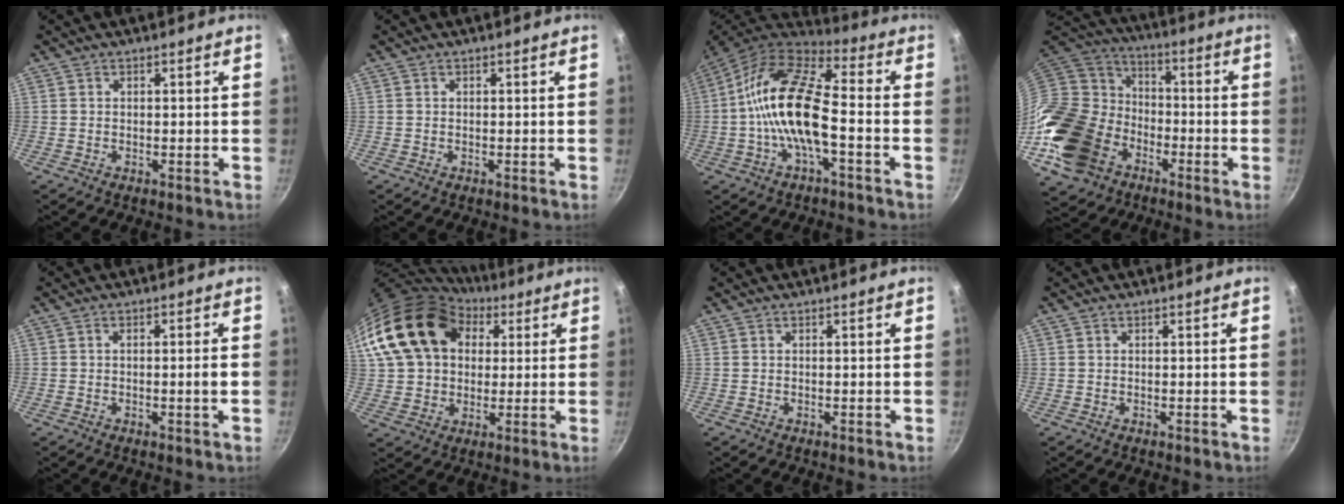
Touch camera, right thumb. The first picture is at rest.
{"total": 0.0}
{"total": 15.9, "force": [-2.6, 6.2, 14.4], "torque": [-0.269, 0.043, -0.068]}
{"total": 23.0, "force": [-8.6, 17.4, 12.3], "torque": [-0.242, 0.057, -0.154]}
{"total": 2.1, "force": [-0.5, 0.1, 2.0], "torque": [-0.030, 0.008, -0.006]}
{"total": 19.2, "force": [6.9, 14.2, 10.9], "torque": [-0.173, 0.012, 0.121]}
{"total": 0.0}
{"total": 0.0}